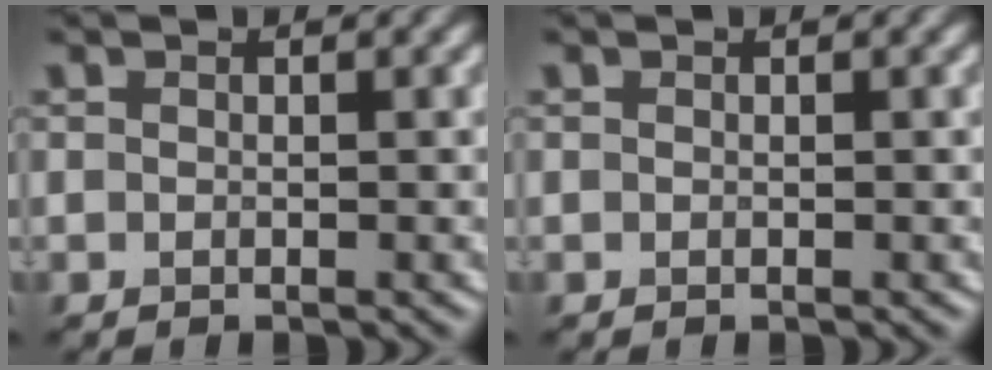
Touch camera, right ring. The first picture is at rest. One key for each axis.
{"total": 0.0}